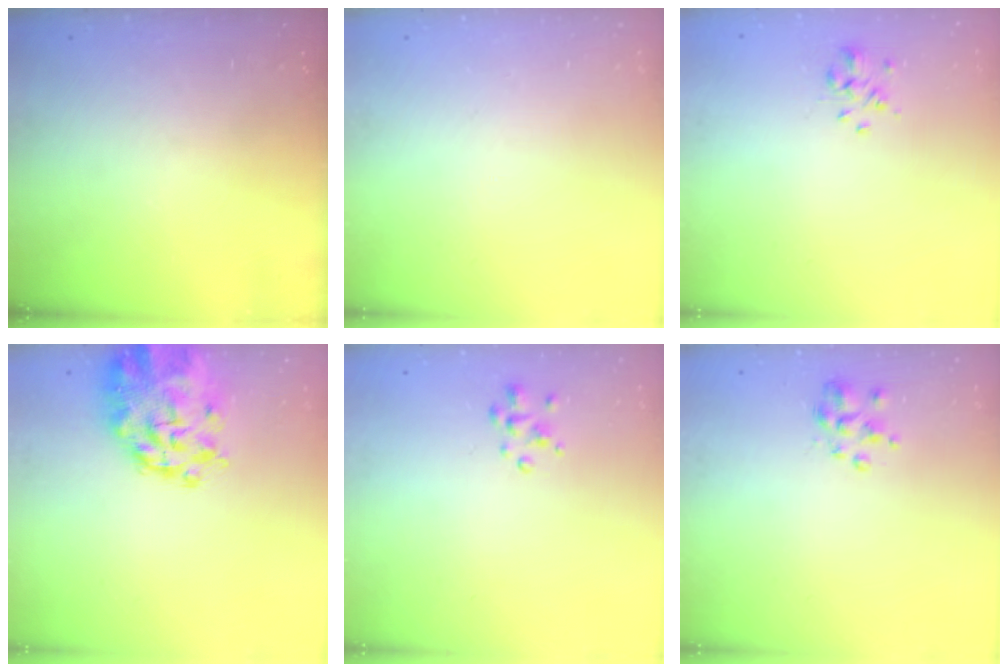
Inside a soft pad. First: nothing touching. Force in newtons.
{"total": 0.0}
{"total": 2.4, "press": 2.2, "slide": 1.1}
{"total": 8.3, "press": 7.8, "slide": 2.7}
{"total": 2.5, "press": 2.5, "slide": 0.4}
{"total": 2.6, "press": 2.5, "slide": 0.8}